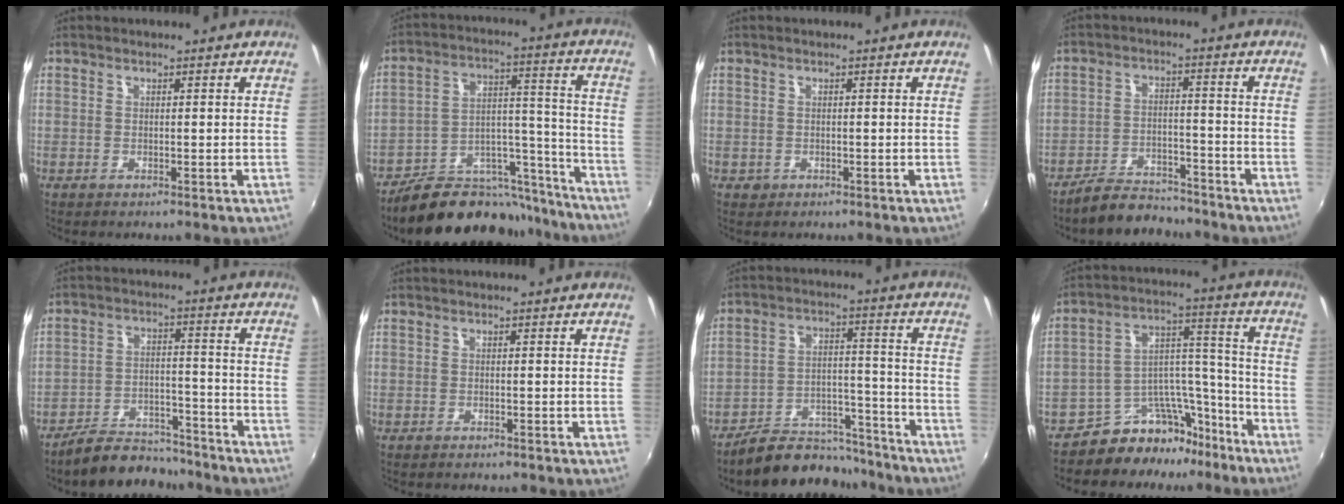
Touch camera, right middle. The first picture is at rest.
{"total": 21.1, "force": [-18.4, 7.8, 6.9], "torque": [-0.103, 0.054, -0.254]}
{"total": 0.9, "force": [-0.4, 0.8, 0.2], "torque": [-0.003, -0.003, -0.004]}
{"total": 8.2, "force": [-7.6, 2.4, 1.9], "torque": [-0.057, 0.008, -0.115]}
{"total": 10.8, "force": [-9.9, 3.4, 2.7], "torque": [-0.068, 0.014, -0.145]}
{"total": 0.9, "force": [-0.8, 0.2, 0.2], "torque": [-0.007, -0.002, -0.013]}
{"total": 14.3, "force": [-12.9, 5.1, 3.4], "torque": [-0.067, 0.035, -0.183]}
{"total": 12.9, "force": [-10.7, 6.4, 3.3], "torque": [-0.044, 0.071, -0.156]}